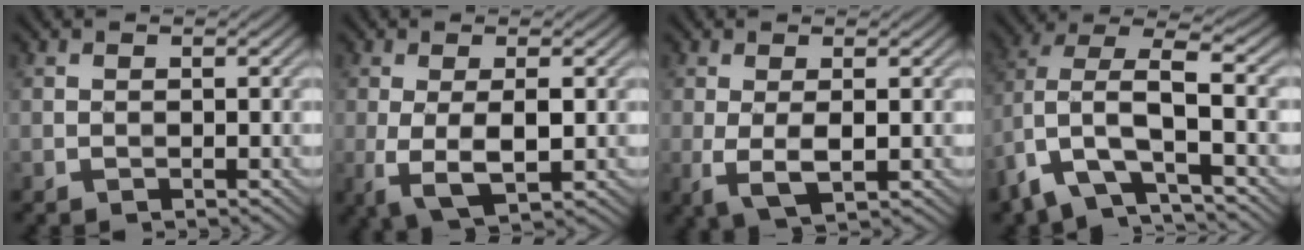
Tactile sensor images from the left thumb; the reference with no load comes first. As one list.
[{"total": 5.3, "force": [-0.5, 1.7, 5.0], "torque": [-0.105, -0.008, -0.007]}, {"total": 3.7, "force": [-0.1, 1.1, 3.5], "torque": [-0.078, -0.005, -0.001]}, {"total": 10.5, "force": [-3.6, 4.3, 8.9], "torque": [-0.198, 0.002, -0.081]}]